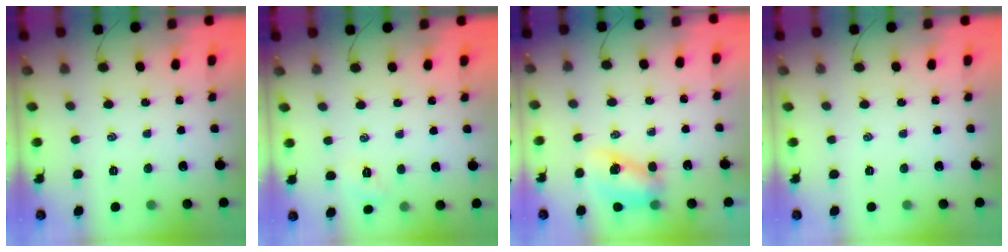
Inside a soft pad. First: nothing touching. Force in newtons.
{"total": 2.5, "press": 2.4, "slide": 0.7}
{"total": 8.2, "press": 8.1, "slide": 1.0}
{"total": 0.0}